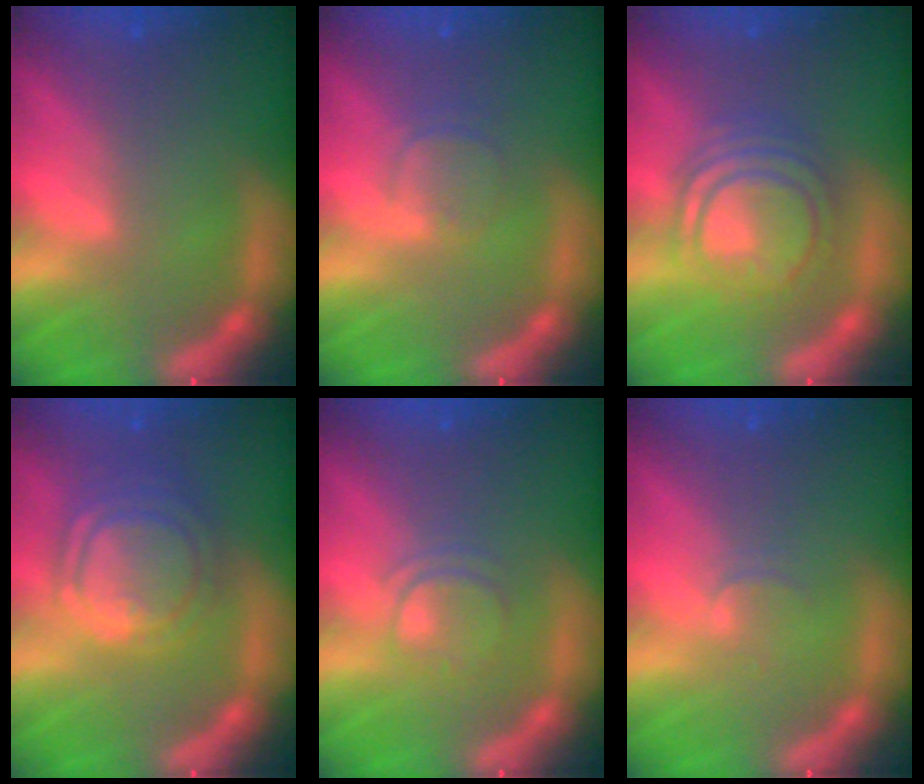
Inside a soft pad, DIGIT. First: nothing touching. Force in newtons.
{"total": 1.9}
{"total": 7.1}
{"total": 7.0}
{"total": 2.4}
{"total": 1.0}